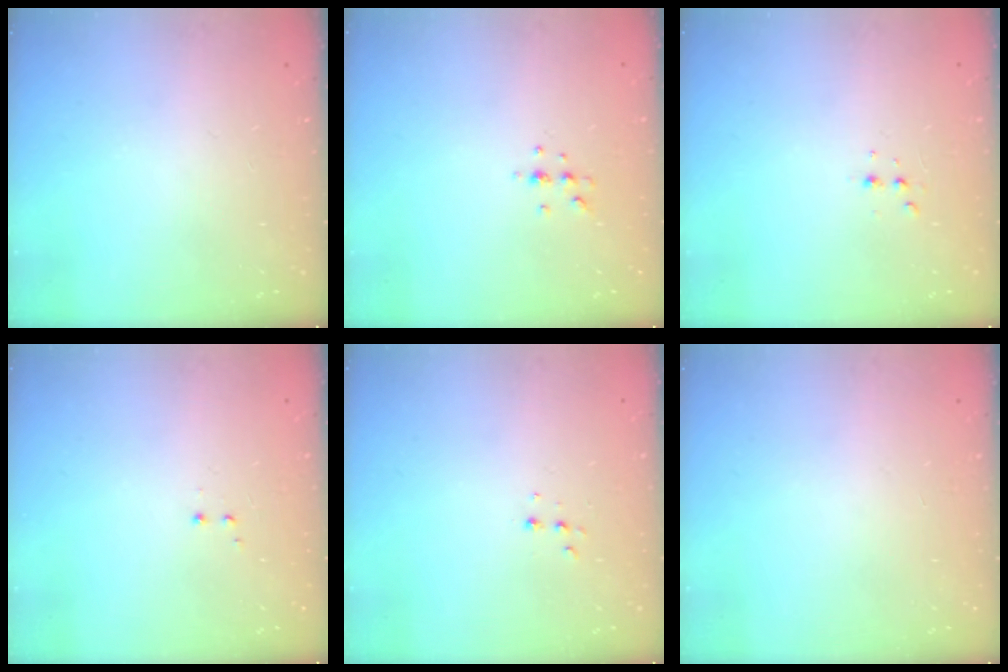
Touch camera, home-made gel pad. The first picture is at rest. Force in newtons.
{"total": 3.8, "press": 3.8, "slide": 0.7}
{"total": 3.1, "press": 3.0, "slide": 0.6}
{"total": 1.2, "press": 1.0, "slide": 0.6}
{"total": 4.1, "press": 4.0, "slide": 0.8}
{"total": 0.0}